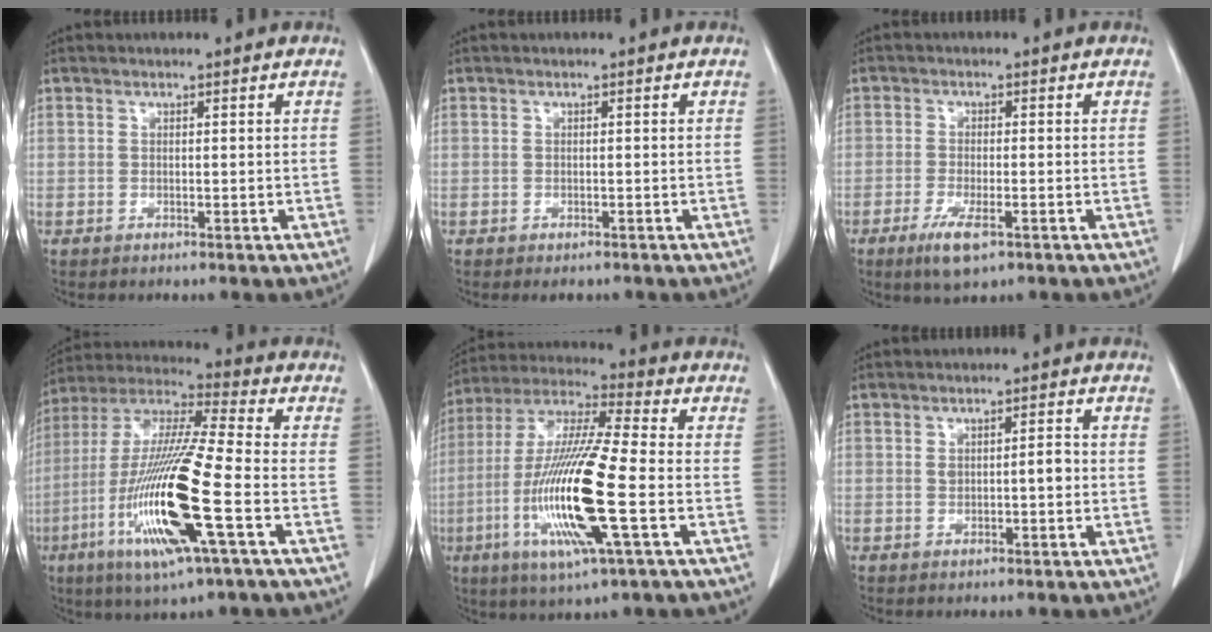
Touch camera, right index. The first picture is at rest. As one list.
[{"total": 1.6, "force": [-1.2, 0.9, 0.5], "torque": [-0.004, 0.001, -0.012]}, {"total": 5.2, "force": [-2.9, 1.3, 4.1], "torque": [-0.081, -0.009, -0.046]}, {"total": 20.1, "force": [-6.3, 1.1, 19.1], "torque": [-0.410, -0.029, -0.123]}, {"total": 18.5, "force": [-4.5, 1.2, 17.9], "torque": [-0.373, -0.018, -0.086]}, {"total": 2.6, "force": [0.0, 0.9, 2.5], "torque": [-0.042, 0.008, 0.005]}]